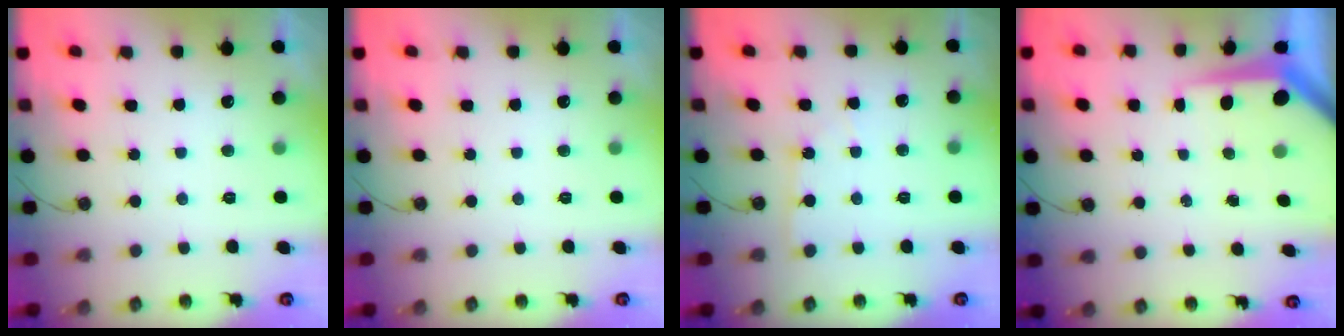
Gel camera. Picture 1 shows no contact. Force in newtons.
{"total": 0.0}
{"total": 3.4, "press": 3.4, "slide": 0.5}
{"total": 7.9, "press": 7.9, "slide": 0.6}